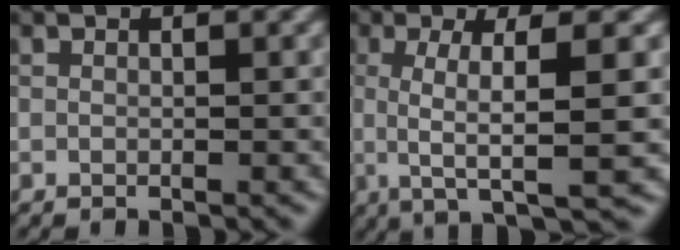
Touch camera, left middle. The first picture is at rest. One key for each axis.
{"total": 7.0, "fx": -0.3, "fy": 1.4, "fz": 6.8, "tx": -0.106, "ty": 0.008, "tz": -0.002}